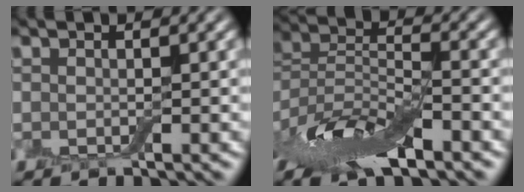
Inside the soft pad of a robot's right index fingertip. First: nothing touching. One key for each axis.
{"total": 9.5, "fx": -6.2, "fy": 3.5, "fz": 6.2, "tx": -0.123, "ty": -0.002, "tz": -0.121}